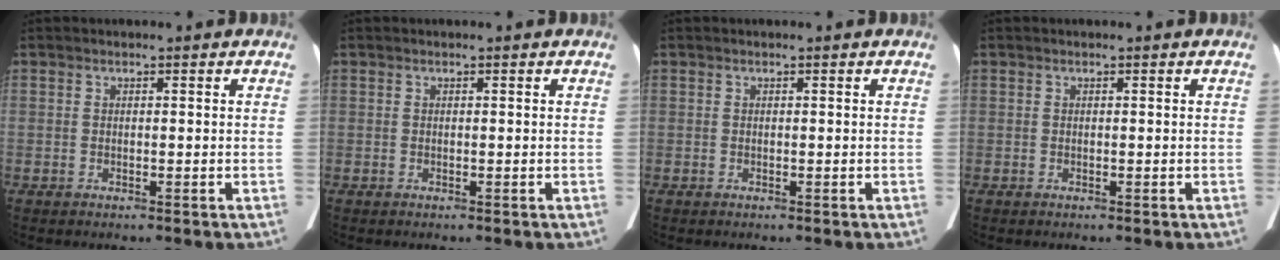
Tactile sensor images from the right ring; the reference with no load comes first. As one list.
[{"total": 0.0}, {"total": 0.0}, {"total": 0.0}]